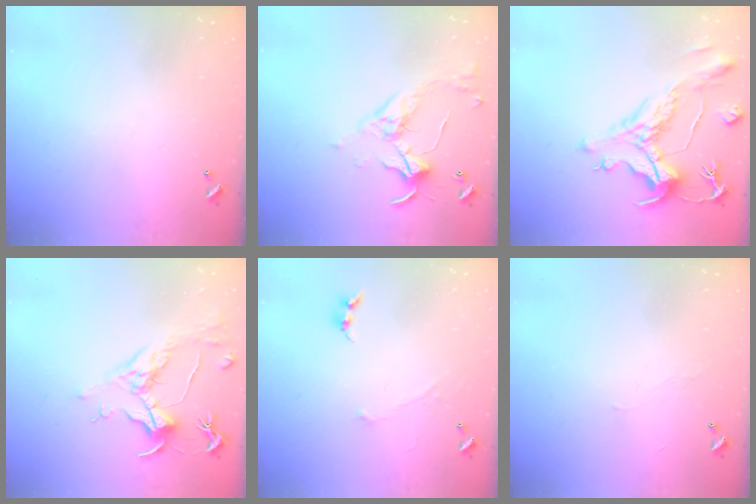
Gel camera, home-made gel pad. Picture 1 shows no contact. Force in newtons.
{"total": 3.4, "press": 3.4, "slide": 0.6}
{"total": 1.9, "press": 0.9, "slide": 1.6}
{"total": 1.5, "press": 1.3, "slide": 0.9}
{"total": 0.0}
{"total": 0.9, "press": 0.8, "slide": 0.5}